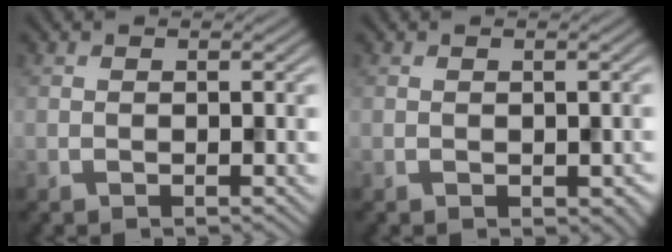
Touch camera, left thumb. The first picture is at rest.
{"total": 1.0, "force": [-0.1, 0.7, 0.6], "torque": [-0.011, -0.005, 0.003]}